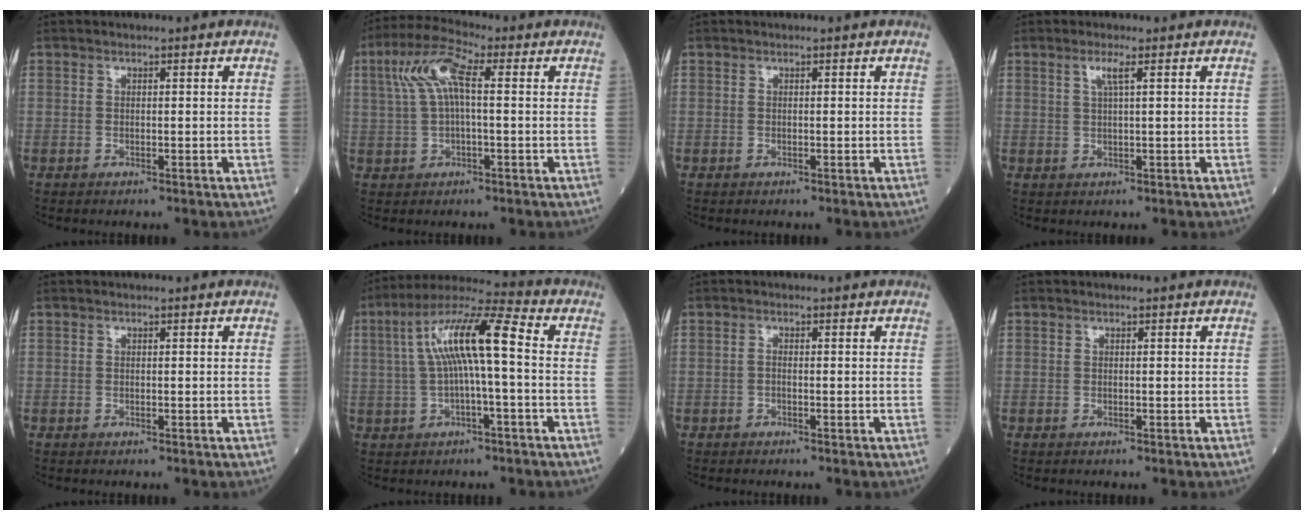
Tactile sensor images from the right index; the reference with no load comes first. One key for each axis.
{"total": 7.9, "fx": 1.9, "fy": 2.0, "fz": 7.4, "tx": -0.163, "ty": 0.031, "tz": 0.035}
{"total": 0.0}
{"total": 2.2, "fx": 1.0, "fy": -0.3, "fz": 1.9, "tx": -0.044, "ty": 0.002, "tz": 0.020}
{"total": 0.0}
{"total": 11.7, "fx": 0.9, "fy": 1.3, "fz": 11.6, "tx": -0.220, "ty": 0.035, "tz": 0.012}
{"total": 0.6, "fx": -0.3, "fy": 0.2, "fz": 0.5, "tx": -0.008, "ty": 0.002, "tz": -0.007}
{"total": 0.0}